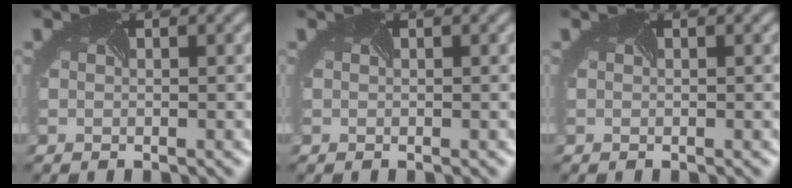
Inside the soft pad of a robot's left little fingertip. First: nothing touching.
{"total": 0.0}
{"total": 0.0}